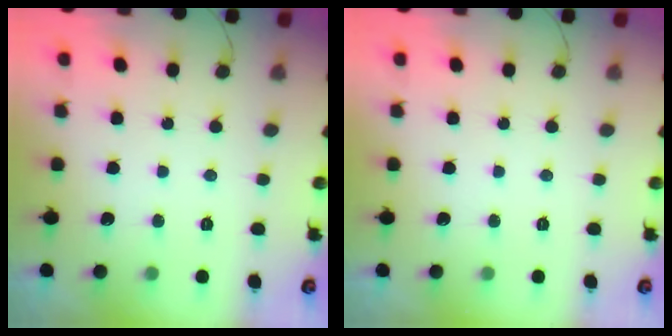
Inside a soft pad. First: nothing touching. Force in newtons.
{"total": 0.0}